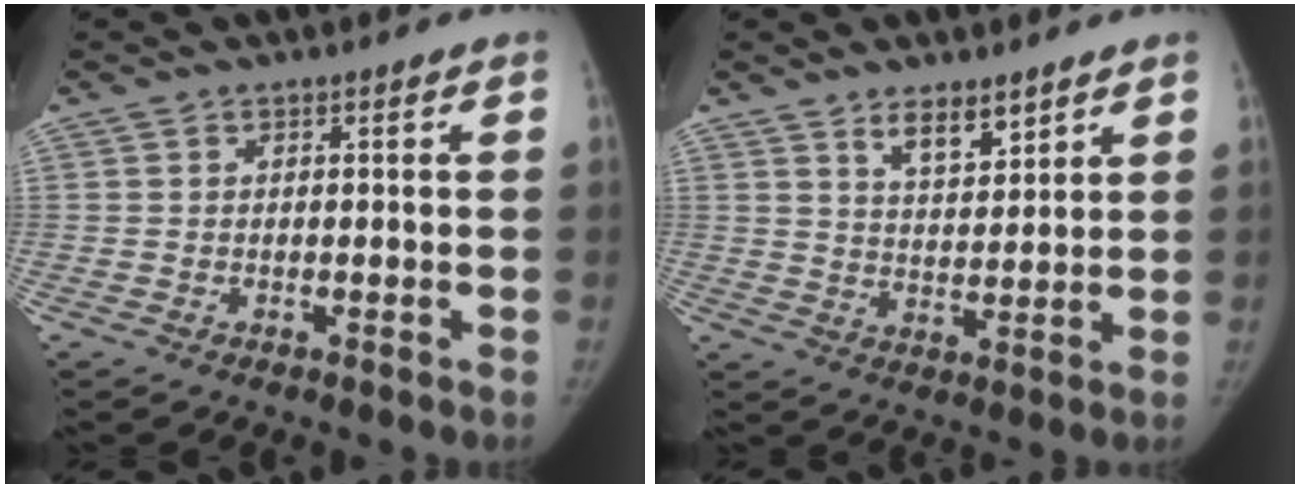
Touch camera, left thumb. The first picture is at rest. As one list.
[{"total": 6.3, "force": [4.5, 2.5, 3.6], "torque": [-0.037, -0.037, 0.080]}]